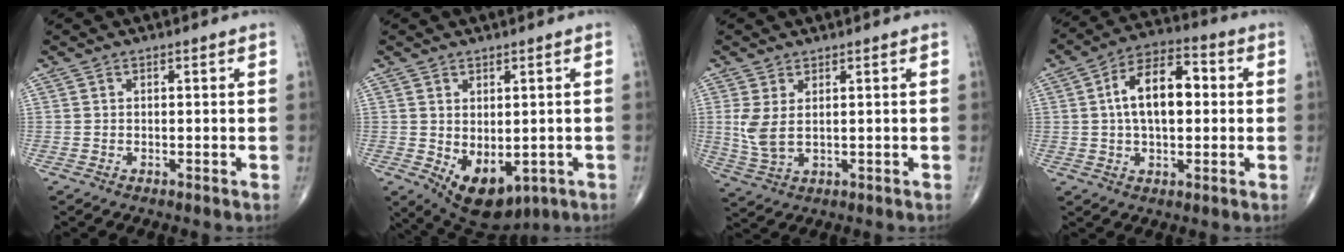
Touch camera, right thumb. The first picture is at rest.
{"total": 10.2, "force": [-2.7, 6.0, 7.8], "torque": [-0.099, -0.002, -0.016]}
{"total": 5.2, "force": [0.9, 2.6, 4.4], "torque": [-0.106, -0.005, 0.027]}
{"total": 12.6, "force": [1.2, 6.9, 10.4], "torque": [-0.163, 0.025, 0.011]}